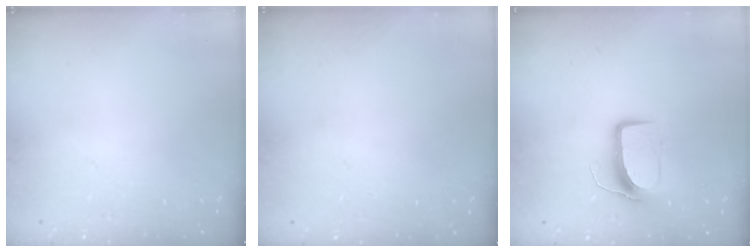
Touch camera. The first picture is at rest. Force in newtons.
{"total": 0.0}
{"total": 9.9, "press": 9.8, "slide": 1.1}